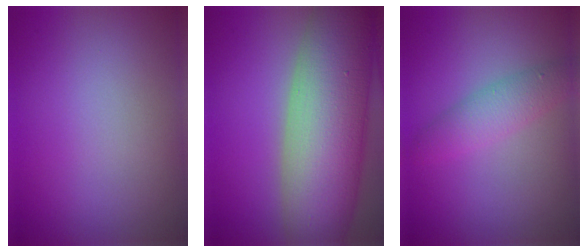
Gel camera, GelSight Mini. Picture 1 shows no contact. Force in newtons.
{"total": 13.9, "press": 13.9, "slide": 0.6}
{"total": 2.8, "press": 2.8, "slide": 0.1}